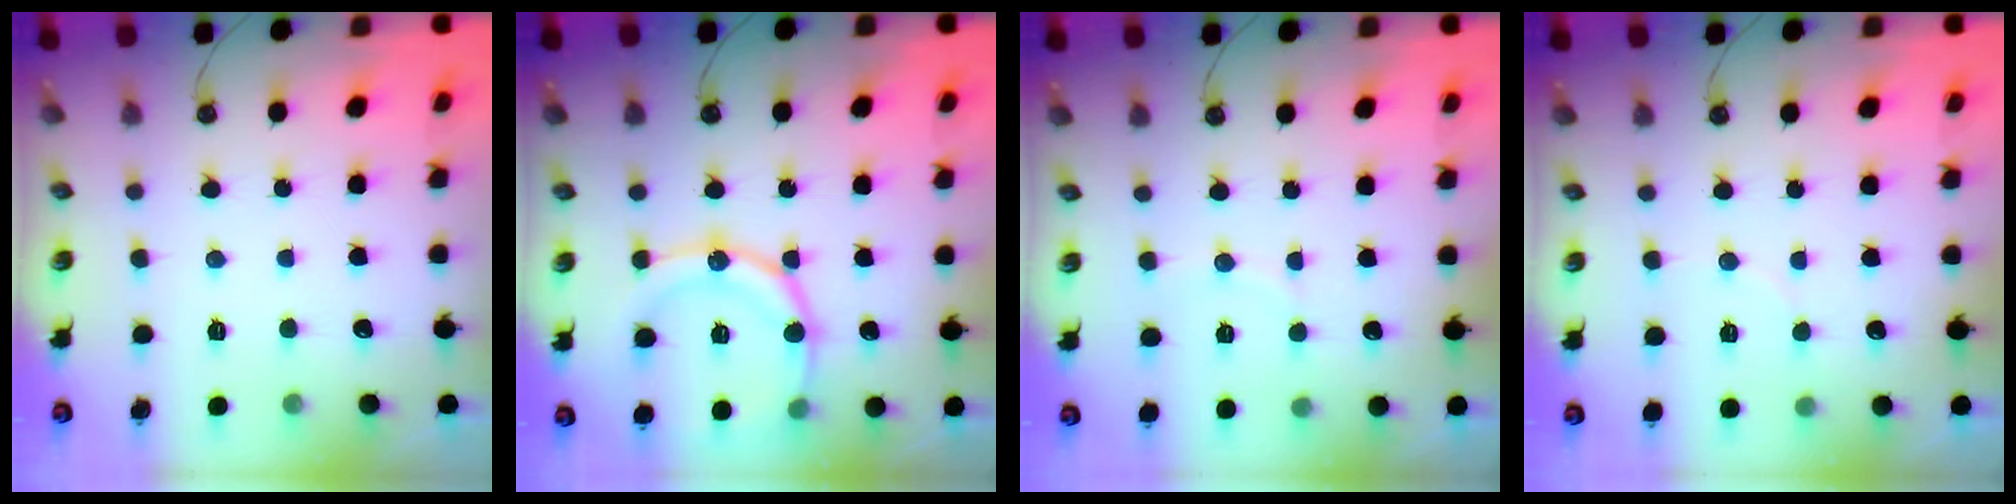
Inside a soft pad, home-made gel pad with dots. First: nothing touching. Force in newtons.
{"total": 17.7, "press": 17.4, "slide": 3.3}
{"total": 4.0, "press": 3.9, "slide": 0.7}
{"total": 2.4, "press": 2.3, "slide": 0.7}